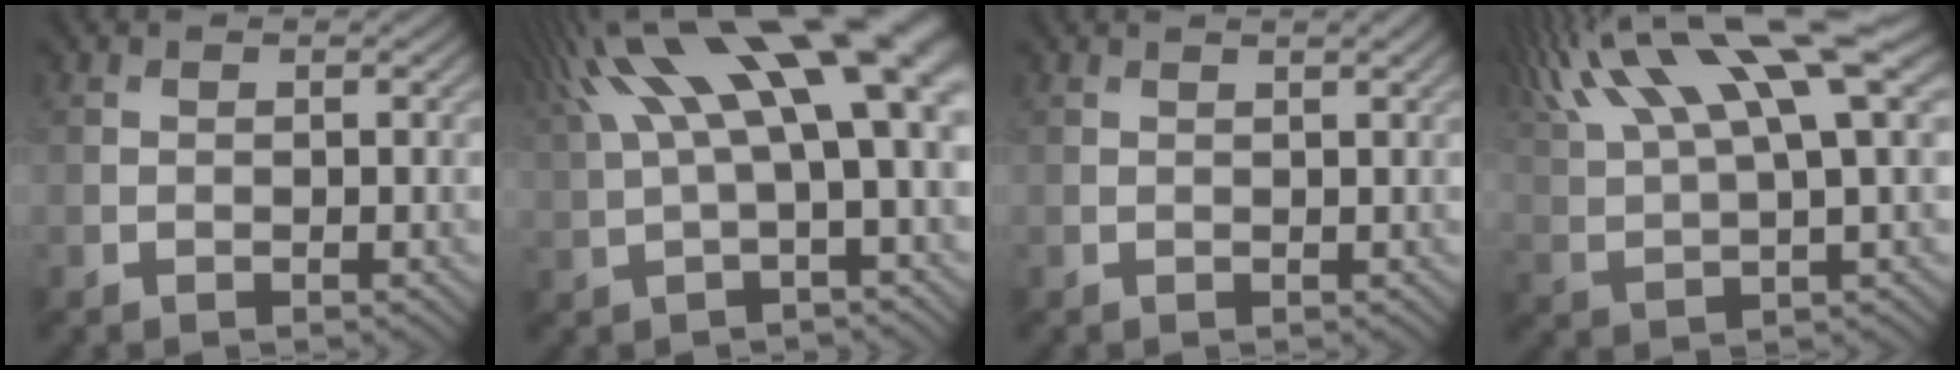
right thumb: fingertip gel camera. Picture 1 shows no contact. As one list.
[{"total": 16.5, "force": [5.7, 4.4, 14.9], "torque": [-0.270, 0.030, 0.116]}, {"total": 1.3, "force": [0.9, 0.0, 1.0], "torque": [-0.013, 0.003, 0.011]}, {"total": 14.7, "force": [8.5, 3.3, 11.6], "torque": [-0.245, 0.024, 0.162]}]